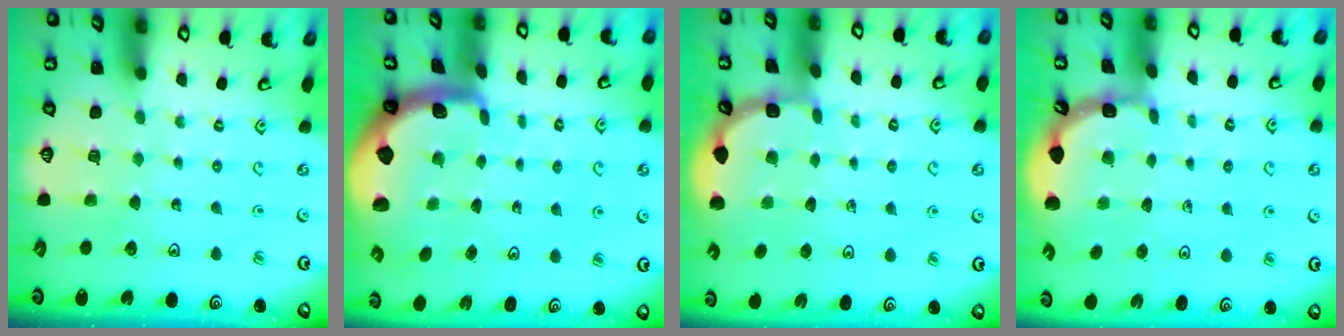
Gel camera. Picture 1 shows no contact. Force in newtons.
{"total": 2.9, "press": 2.9, "slide": 0.5}
{"total": 1.5, "press": 1.5, "slide": 0.2}
{"total": 1.5, "press": 1.5, "slide": 0.1}